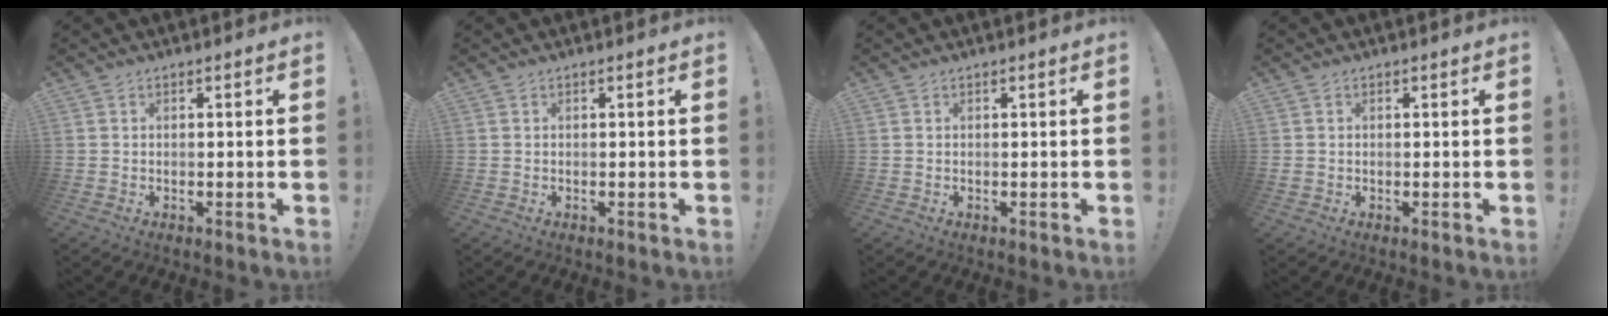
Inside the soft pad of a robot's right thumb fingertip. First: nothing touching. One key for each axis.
{"total": 0.0}
{"total": 0.0}
{"total": 0.7, "fx": -0.1, "fy": 0.7, "fz": 0.1, "tx": -0.006, "ty": 0.004, "tz": -0.002}